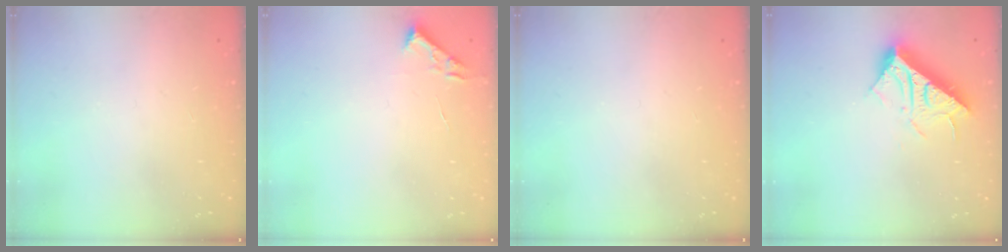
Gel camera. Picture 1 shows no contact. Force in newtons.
{"total": 2.7, "press": 2.7, "slide": 0.4}
{"total": 0.0}
{"total": 16.3, "press": 16.3, "slide": 0.3}